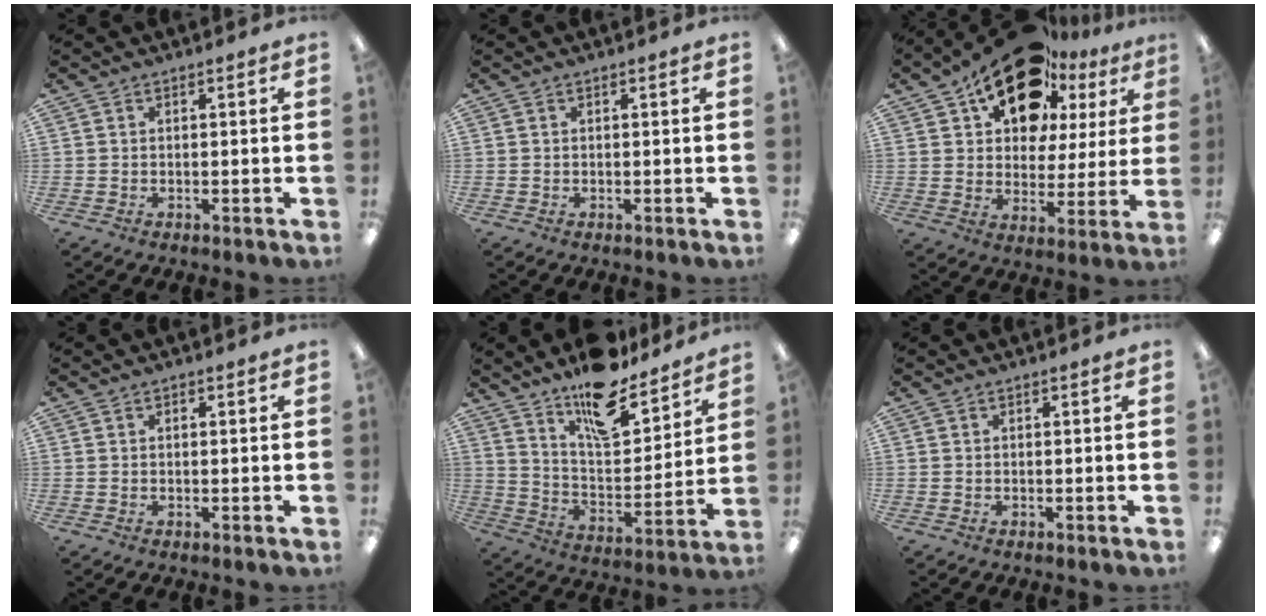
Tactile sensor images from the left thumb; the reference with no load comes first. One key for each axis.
{"total": 0.0}
{"total": 20.2, "fx": 13.7, "fy": 10.9, "fz": 10.1, "tx": -0.178, "ty": -0.068, "tz": 0.241}
{"total": 0.6, "fx": 0.3, "fy": 0.4, "fz": 0.4, "tx": -0.007, "ty": 0.004, "tz": 0.004}
{"total": 15.9, "fx": 12.7, "fy": 5.9, "fz": 7.6, "tx": -0.119, "ty": -0.088, "tz": 0.219}
{"total": 0.0}